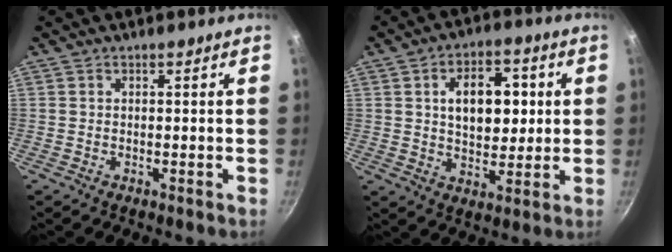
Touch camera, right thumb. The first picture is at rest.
{"total": 12.1, "force": [2.2, 7.6, 9.2], "torque": [-0.099, 0.001, 0.031]}